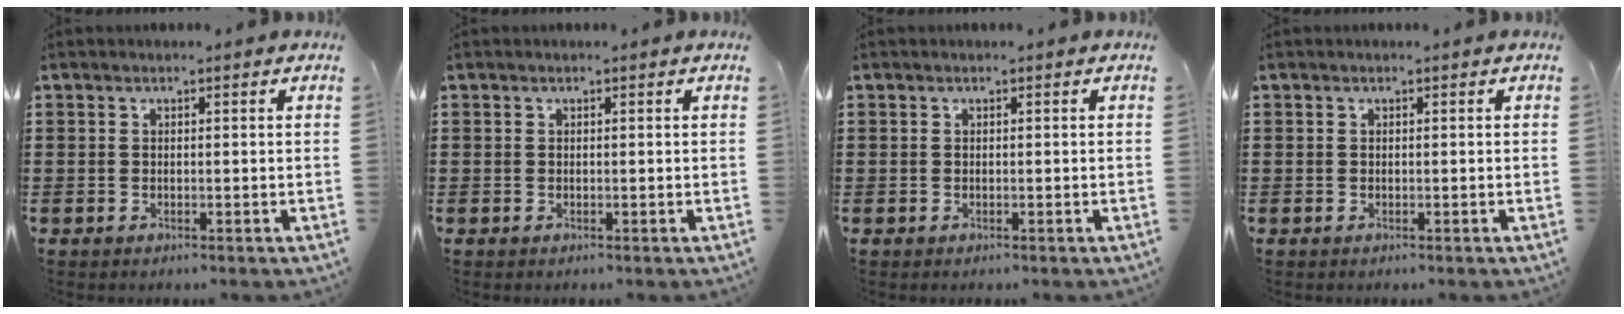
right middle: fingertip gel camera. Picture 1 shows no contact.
{"total": 0.0}
{"total": 0.0}
{"total": 0.0}